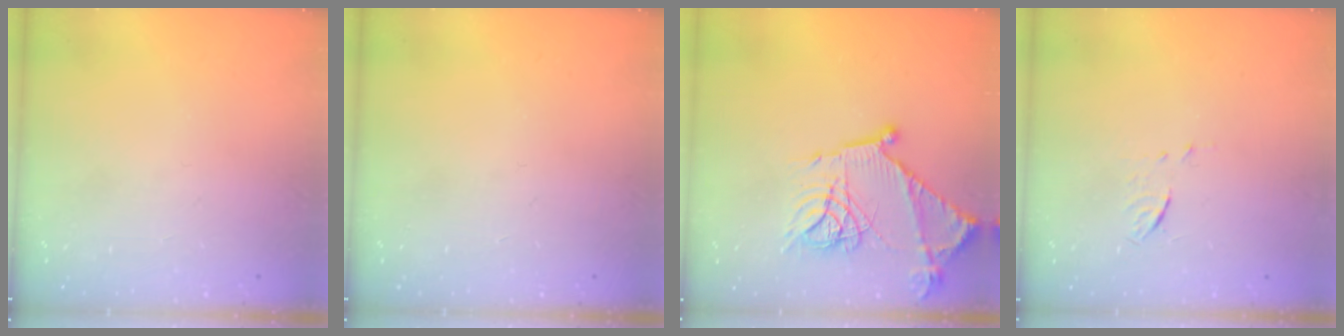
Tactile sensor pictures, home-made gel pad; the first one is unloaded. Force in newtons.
{"total": 0.0}
{"total": 16.5, "press": 16.4, "slide": 1.1}
{"total": 4.2, "press": 4.1, "slide": 0.9}